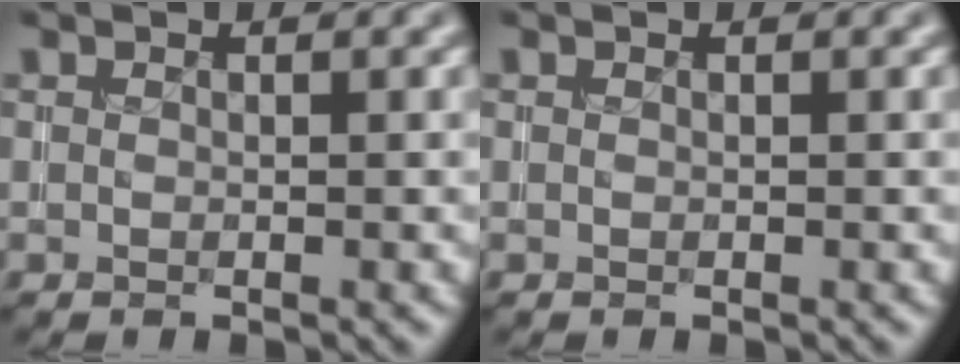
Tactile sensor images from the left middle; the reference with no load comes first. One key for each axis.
{"total": 0.0}